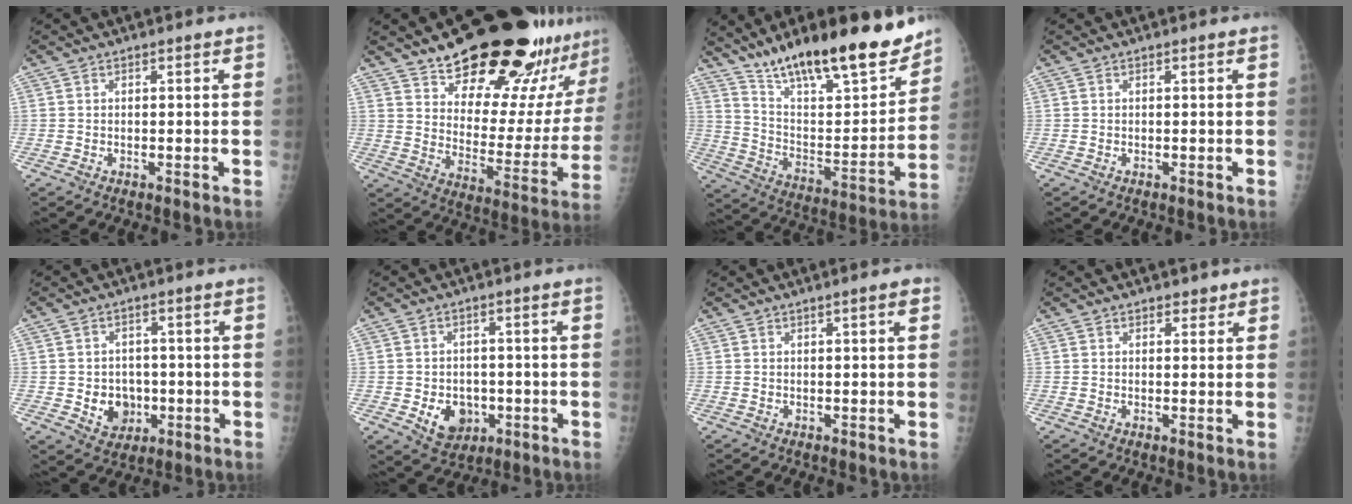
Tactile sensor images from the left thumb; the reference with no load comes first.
{"total": 28.0, "force": [20.8, 9.1, 16.4], "torque": [-0.202, -0.110, 0.299]}
{"total": 25.4, "force": [19.2, 6.5, 15.4], "torque": [-0.205, -0.086, 0.317]}
{"total": 0.0}
{"total": 6.6, "force": [-0.9, 5.7, 3.1], "torque": [-0.015, 0.005, -0.003]}
{"total": 6.9, "force": [-1.5, 5.6, 3.8], "torque": [-0.029, 0.002, -0.011]}
{"total": 1.9, "force": [1.1, 0.1, 1.5], "torque": [-0.023, -0.003, 0.015]}
{"total": 2.1, "force": [1.6, 1.2, 0.6], "torque": [0.008, -0.009, 0.019]}